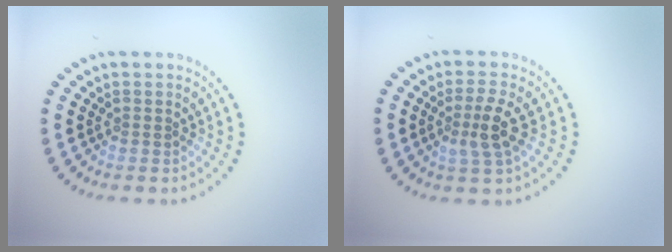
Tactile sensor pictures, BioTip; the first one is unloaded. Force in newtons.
{"total": 2.8, "press": 2.5, "slide": 1.2}